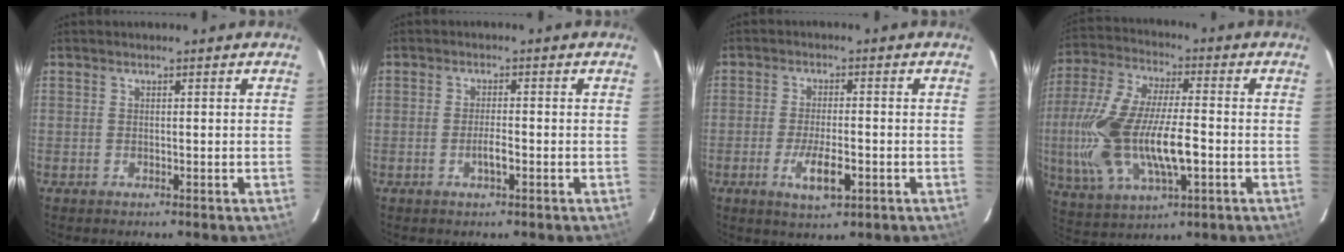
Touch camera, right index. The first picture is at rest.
{"total": 2.3, "force": [-1.1, 0.4, 2.0], "torque": [-0.040, 0.000, -0.019]}
{"total": 6.5, "force": [-2.7, 1.9, 5.6], "torque": [-0.114, -0.012, -0.044]}
{"total": 21.2, "force": [-3.4, 8.9, 18.9], "torque": [-0.410, -0.009, -0.058]}